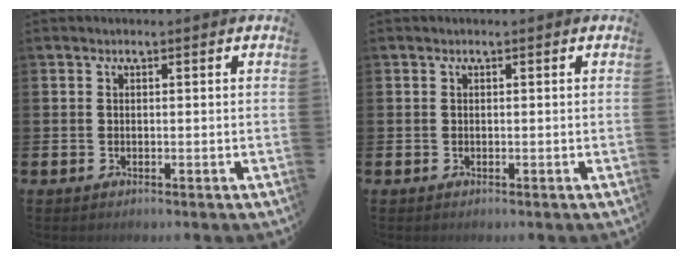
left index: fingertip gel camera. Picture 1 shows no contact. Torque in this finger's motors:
{"motor_torque": [0.00, 0.00, 0.00, 0.00]}